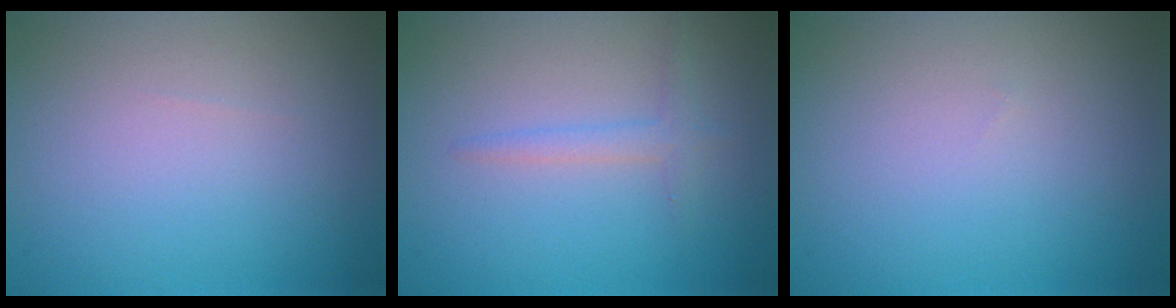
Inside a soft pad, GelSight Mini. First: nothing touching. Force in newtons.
{"total": 1.5, "press": 1.5, "slide": 0.1}
{"total": 0.0}